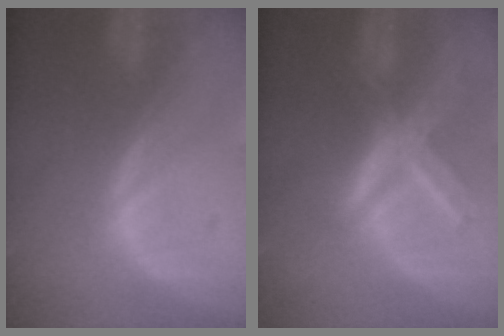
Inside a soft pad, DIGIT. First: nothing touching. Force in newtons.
{"total": 8.3, "press": 7.2, "slide": 4.2}